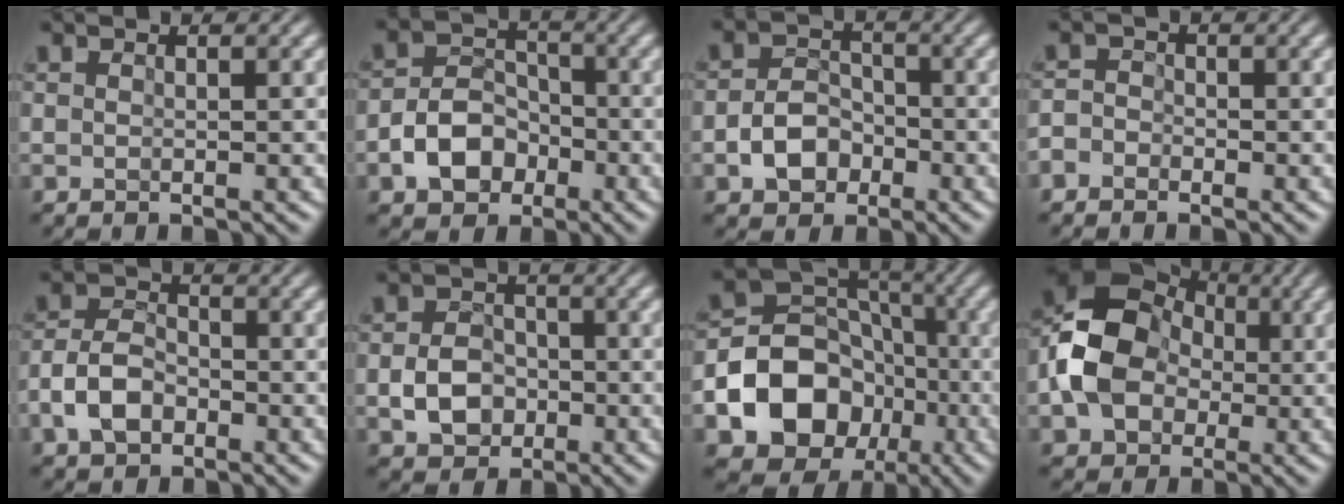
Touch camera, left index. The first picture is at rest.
{"total": 4.5, "force": [-2.0, 3.2, 2.5], "torque": [-0.041, 0.004, -0.035]}
{"total": 3.5, "force": [-1.6, 2.5, 1.9], "torque": [-0.032, 0.006, -0.024]}
{"total": 2.4, "force": [-1.7, 1.7, 0.5], "torque": [0.007, 0.008, -0.040]}
{"total": 3.9, "force": [-1.9, 2.4, 2.4], "torque": [-0.052, 0.007, -0.037]}
{"total": 3.7, "force": [-1.2, 2.8, 2.1], "torque": [-0.037, 0.004, -0.019]}
{"total": 13.6, "force": [-4.5, 11.3, 6.2], "torque": [-0.111, -0.025, -0.092]}
{"total": 9.5, "force": [-1.1, 7.4, 5.8], "torque": [-0.110, -0.001, -0.030]}